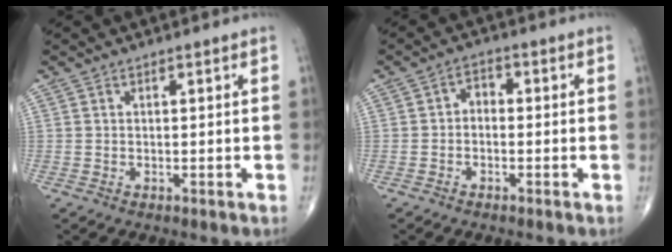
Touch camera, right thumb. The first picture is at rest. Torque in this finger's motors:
{"motor_torque": [-0.28, 0.21, 0.03, -0.07, 0.03]}